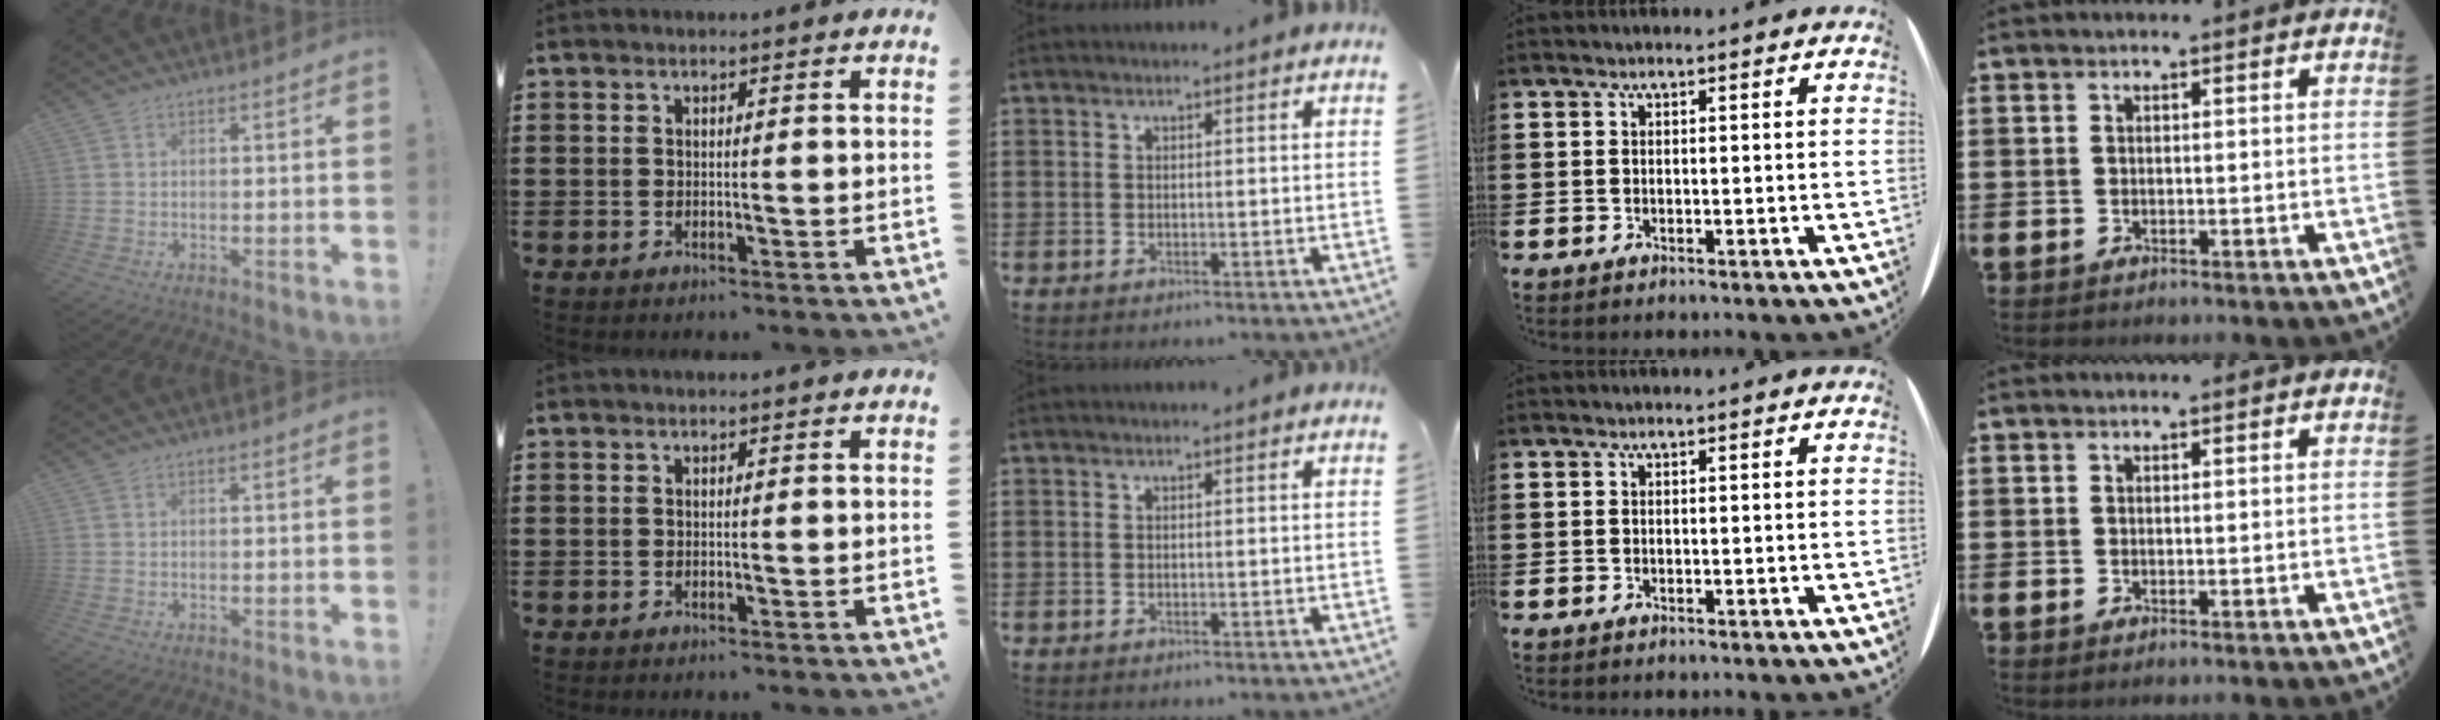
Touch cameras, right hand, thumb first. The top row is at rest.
{}